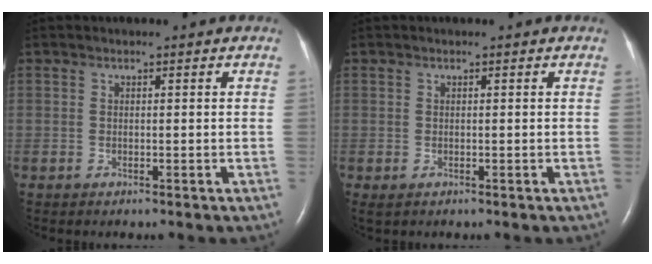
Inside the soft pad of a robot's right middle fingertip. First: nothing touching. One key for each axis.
{"total": 0.7, "fx": -0.3, "fy": 0.4, "fz": 0.6, "tx": -0.011, "ty": -0.003, "tz": 0.001}